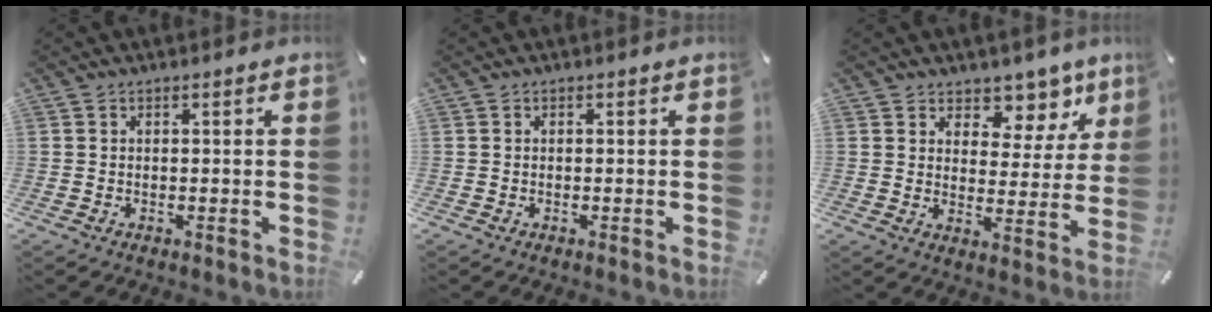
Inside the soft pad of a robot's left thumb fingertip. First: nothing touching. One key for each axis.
{"total": 0.0}
{"total": 8.5, "fx": 6.5, "fy": 5.1, "fz": 2.1, "tx": -0.014, "ty": -0.066, "tz": 0.110}